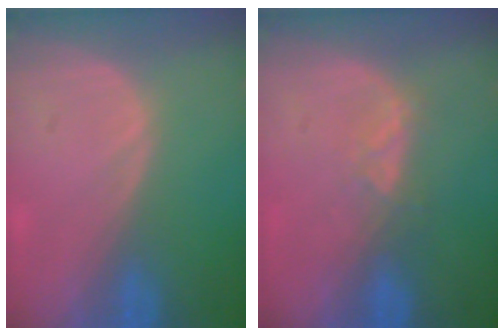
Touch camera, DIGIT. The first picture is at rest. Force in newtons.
{"total": 2.6, "press": 2.5, "slide": 0.8}